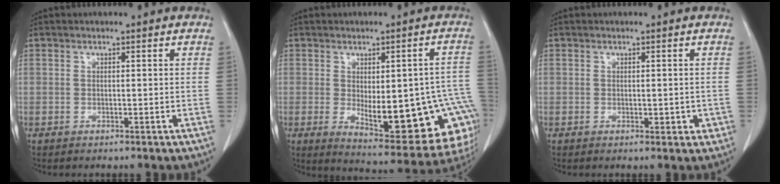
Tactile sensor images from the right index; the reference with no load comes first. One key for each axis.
{"total": 20.3, "fx": -4.7, "fy": 7.4, "fz": 18.2, "tx": -0.146, "ty": 0.013, "tz": -0.039}
{"total": 2.1, "fx": -0.2, "fy": 1.0, "fz": 1.8, "tx": -0.022, "ty": -0.003, "tz": 0.003}